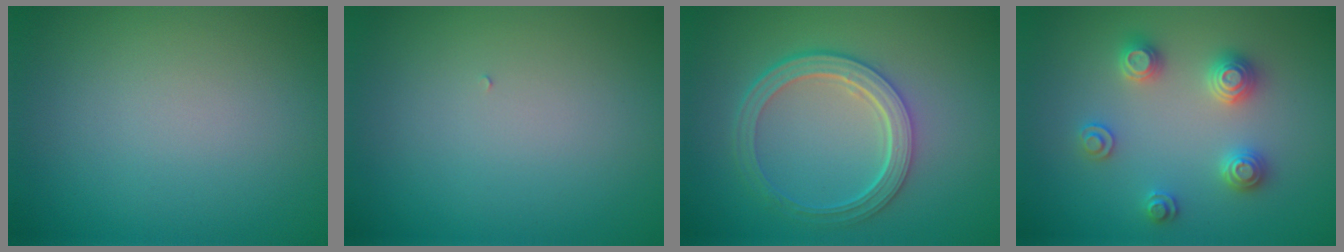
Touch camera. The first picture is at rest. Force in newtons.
{"total": 0.0}
{"total": 4.8, "press": 3.5, "slide": 3.2}
{"total": 3.4, "press": 3.4, "slide": 0.5}